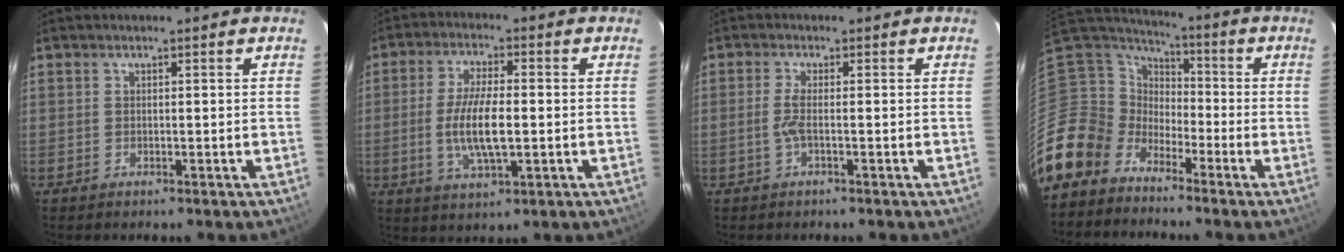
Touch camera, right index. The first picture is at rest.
{"total": 9.2, "force": [-1.1, 2.8, 8.7], "torque": [-0.172, -0.007, -0.020]}
{"total": 2.2, "force": [-0.8, -0.2, 2.1], "torque": [-0.045, -0.002, -0.017]}
{"total": 11.1, "force": [-7.5, 8.0, 1.2], "torque": [-0.054, 0.034, -0.167]}